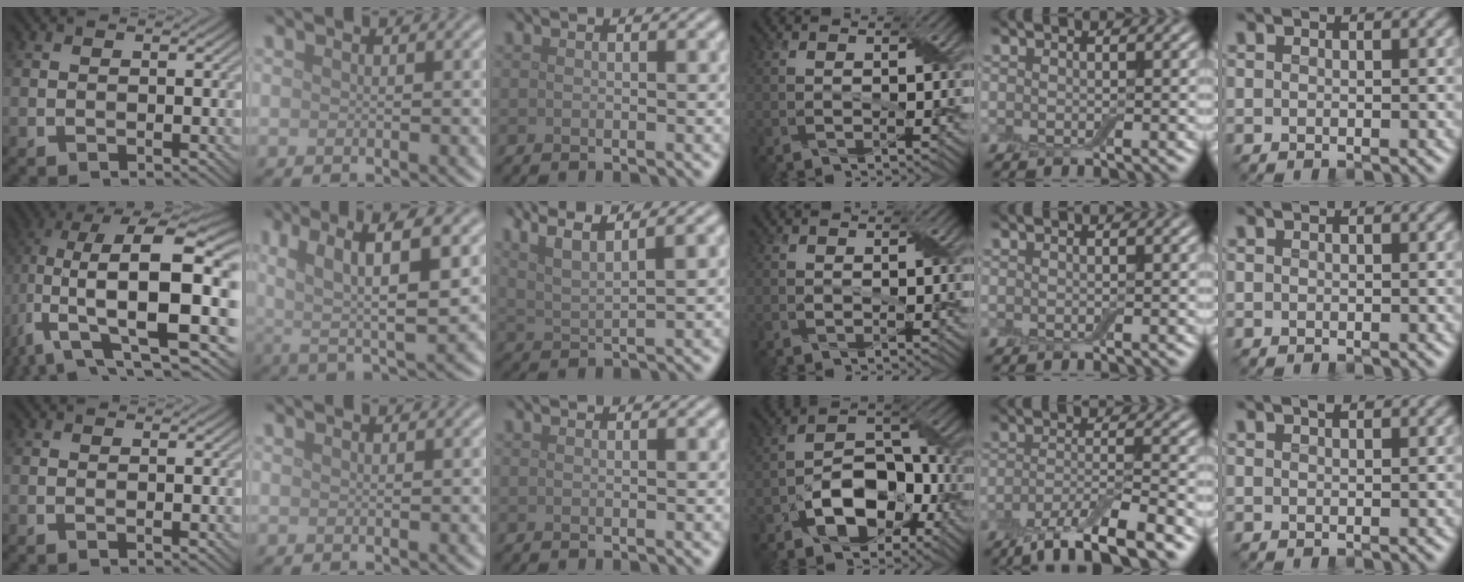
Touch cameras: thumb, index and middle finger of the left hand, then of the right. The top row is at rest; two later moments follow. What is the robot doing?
{"motion": "peel", "object": "bubble wrap"}